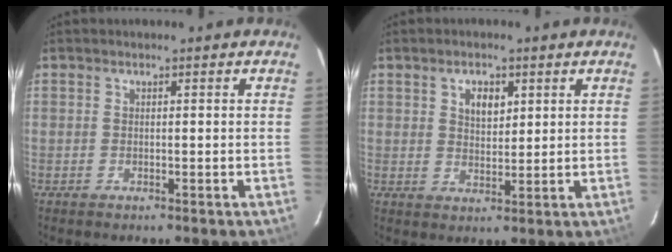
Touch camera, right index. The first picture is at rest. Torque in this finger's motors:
{"motor_torque": [-0.13, 0.08, -0.04, 0.00]}